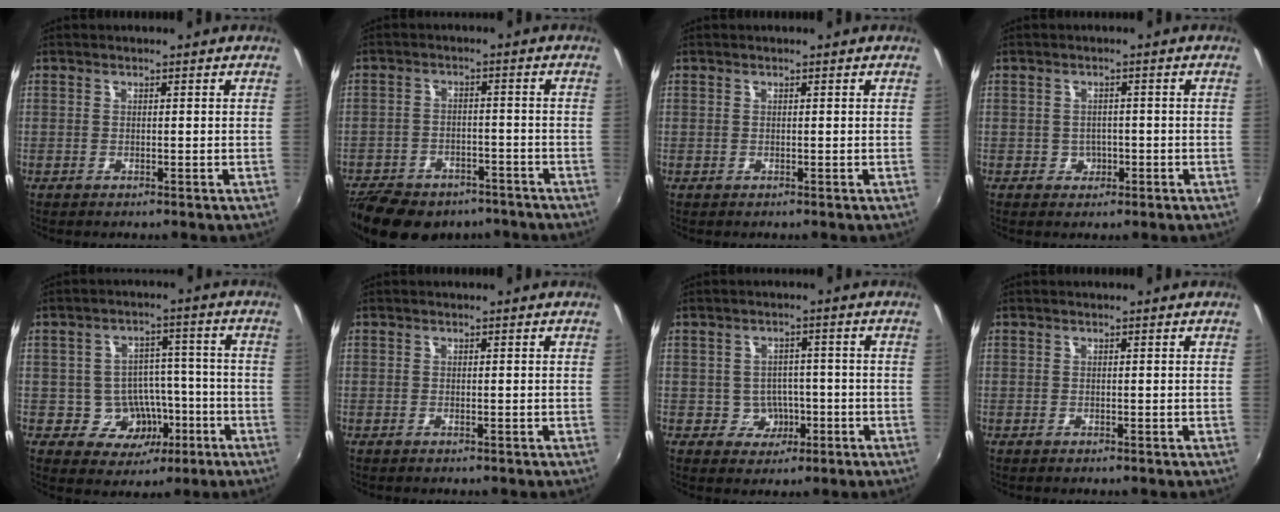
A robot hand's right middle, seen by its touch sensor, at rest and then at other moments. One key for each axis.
{"total": 17.9, "fx": -13.2, "fy": 9.2, "fz": 7.9, "tx": -0.185, "ty": -0.009, "tz": -0.186}
{"total": 0.0}
{"total": 2.7, "fx": -0.8, "fy": 2.5, "fz": 0.6, "tx": -0.011, "ty": 0.004, "tz": -0.007}
{"total": 8.7, "fx": -3.2, "fy": 7.4, "fz": 3.3, "tx": -0.066, "ty": 0.027, "tz": -0.023}
{"total": 0.0}
{"total": 4.6, "fx": -1.4, "fy": 4.2, "fz": 1.0, "tx": -0.026, "ty": 0.014, "tz": -0.008}
{"total": 0.0}